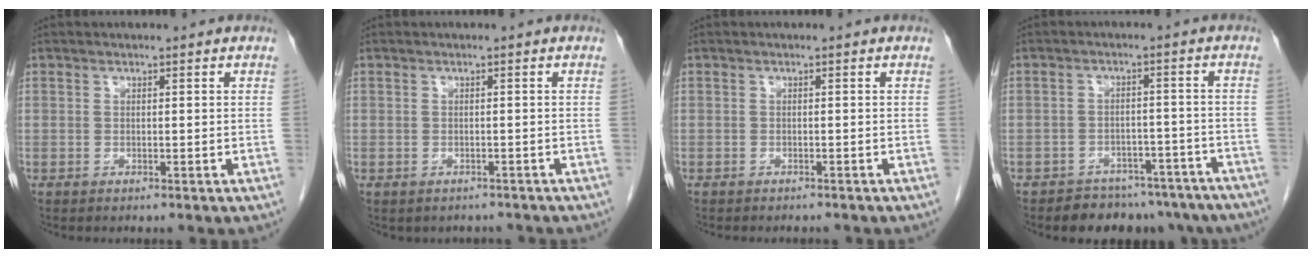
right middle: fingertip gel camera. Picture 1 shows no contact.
{"total": 2.4, "force": [-2.0, 1.2, 0.3], "torque": [-0.007, 0.002, -0.024]}
{"total": 3.2, "force": [-2.9, 0.8, 1.1], "torque": [-0.018, -0.005, -0.033]}
{"total": 11.7, "force": [-9.8, 5.8, 2.4], "torque": [-0.010, 0.023, -0.110]}